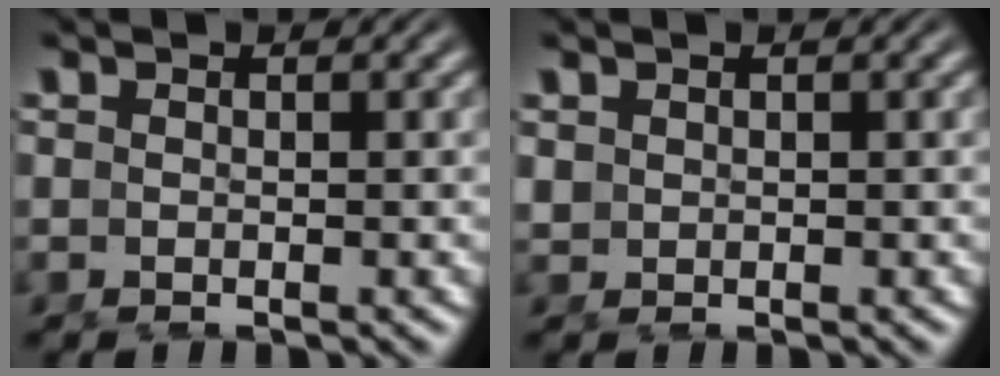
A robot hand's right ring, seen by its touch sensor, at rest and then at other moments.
{"total": 0.7, "force": [0.6, 0.4, 0.2], "torque": [-0.006, -0.004, 0.018]}